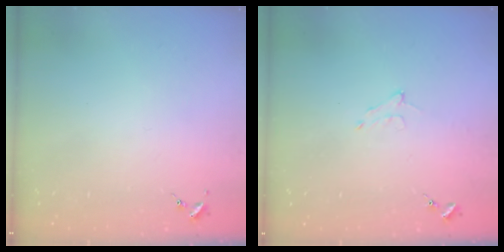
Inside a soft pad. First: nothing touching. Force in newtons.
{"total": 5.4, "press": 5.3, "slide": 0.8}